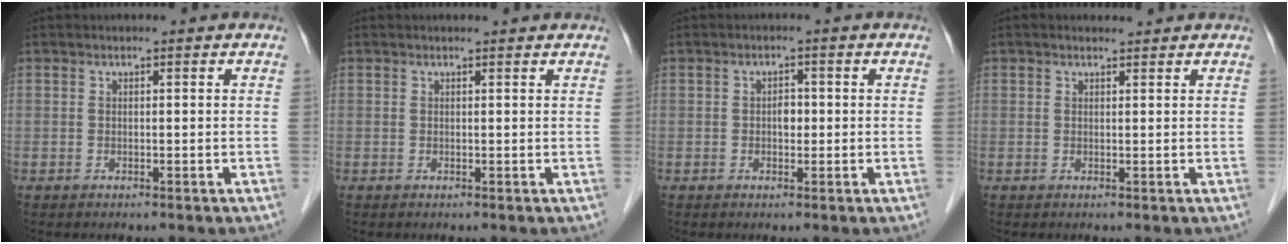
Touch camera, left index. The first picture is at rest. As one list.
[{"total": 1.5, "force": [1.4, 0.1, 0.3], "torque": [-0.010, 0.001, 0.012]}, {"total": 1.7, "force": [-0.3, 1.1, 1.3], "torque": [-0.017, 0.000, -0.007]}, {"total": 1.2, "force": [1.1, 0.4, 0.3], "torque": [-0.012, 0.007, 0.017]}]